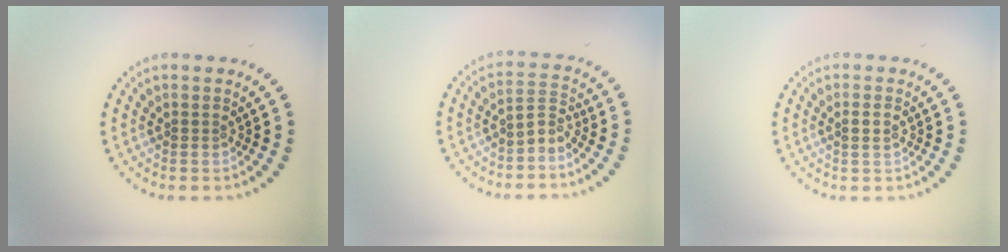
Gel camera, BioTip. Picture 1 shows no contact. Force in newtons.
{"total": 2.2, "press": 1.5, "slide": 1.6}
{"total": 1.1, "press": 1.1, "slide": 0.4}